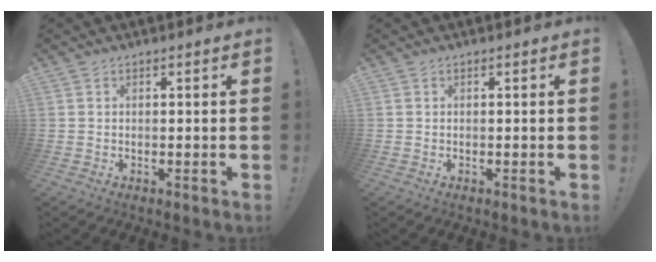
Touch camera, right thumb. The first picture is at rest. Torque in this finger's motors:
{"motor_torque": [0.12, 0.06, 0.12, -0.05, 0.00]}